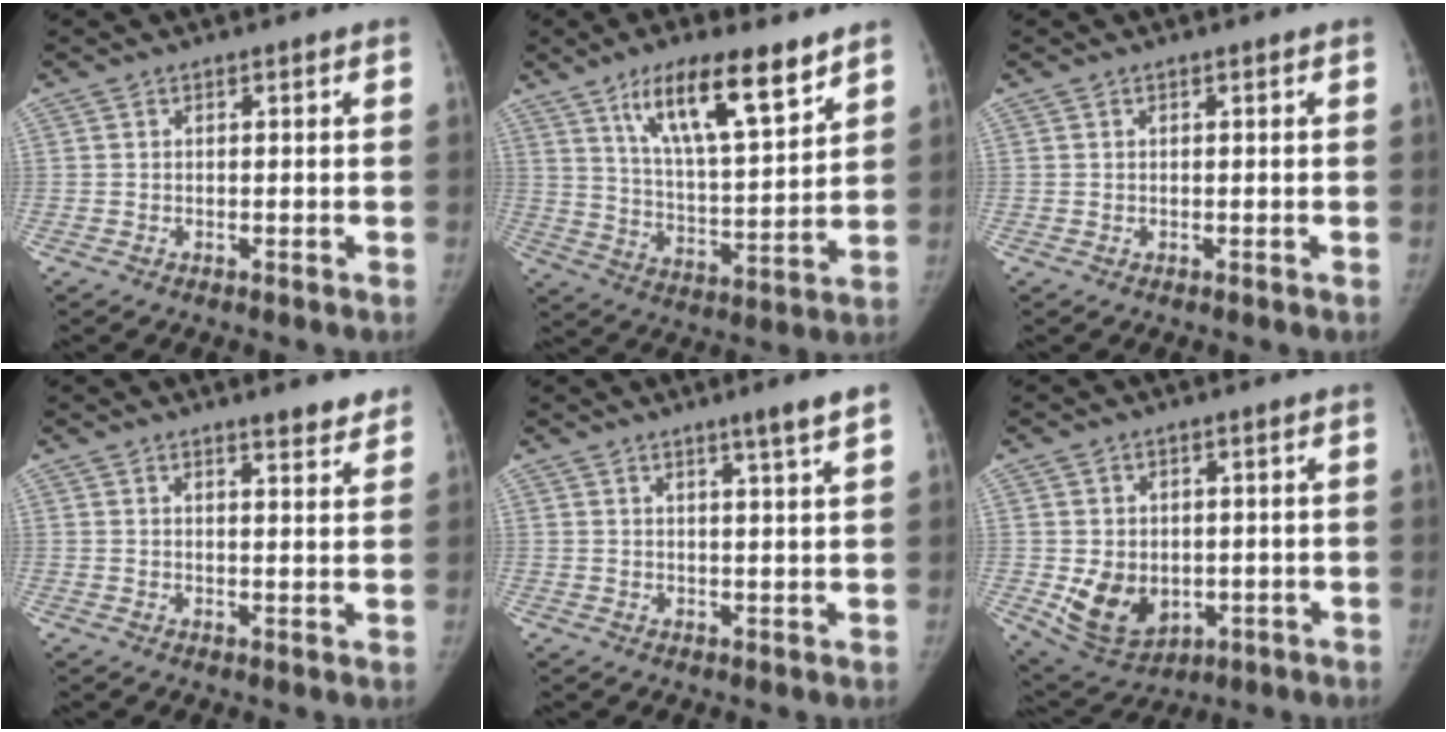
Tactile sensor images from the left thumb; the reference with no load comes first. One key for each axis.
{"total": 16.5, "fx": 10.2, "fy": 4.5, "fz": 12.2, "tx": -0.182, "ty": -0.051, "tz": 0.182}
{"total": 0.0}
{"total": 4.6, "fx": 3.7, "fy": 0.9, "fz": 2.6, "tx": -0.021, "ty": -0.025, "tz": 0.048}
{"total": 4.4, "fx": 2.8, "fy": -0.6, "fz": 3.3, "tx": -0.050, "ty": -0.022, "tz": 0.045}
{"total": 9.7, "fx": -1.3, "fy": 7.4, "fz": 6.1, "tx": -0.071, "ty": -0.009, "tz": 0.000}